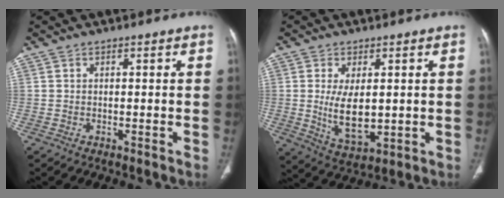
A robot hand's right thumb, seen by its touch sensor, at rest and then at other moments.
{"total": 9.6, "force": [0.3, 5.0, 8.2], "torque": [-0.136, -0.020, 0.021]}